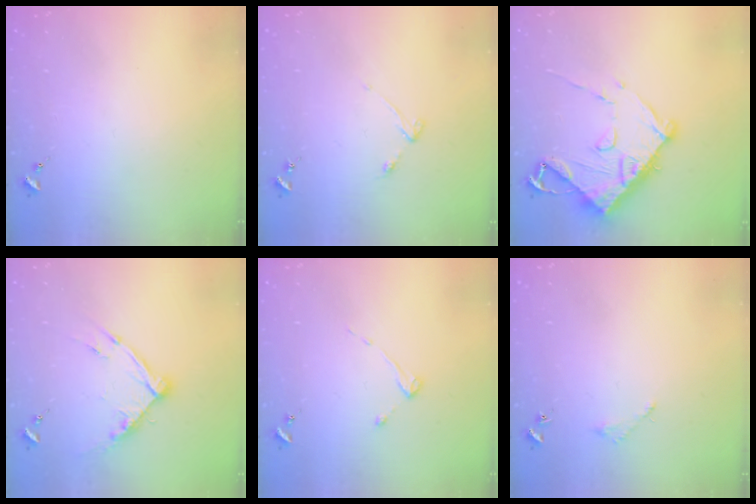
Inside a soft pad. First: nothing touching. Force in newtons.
{"total": 2.9, "press": 2.8, "slide": 0.4}
{"total": 12.0, "press": 11.9, "slide": 1.1}
{"total": 10.7, "press": 10.6, "slide": 1.3}
{"total": 2.6, "press": 2.6, "slide": 0.4}
{"total": 2.0, "press": 2.0, "slide": 0.2}